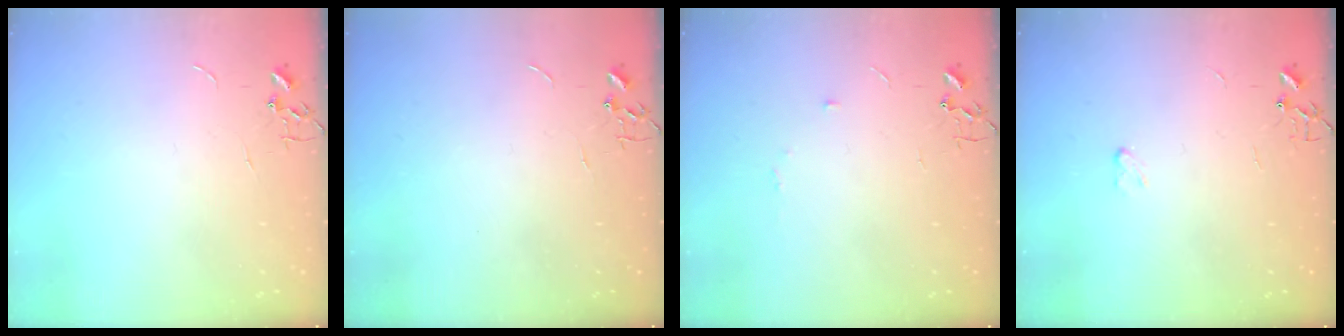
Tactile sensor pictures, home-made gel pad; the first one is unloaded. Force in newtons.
{"total": 0.0}
{"total": 5.3, "press": 5.2, "slide": 0.7}
{"total": 3.2, "press": 3.1, "slide": 0.4}